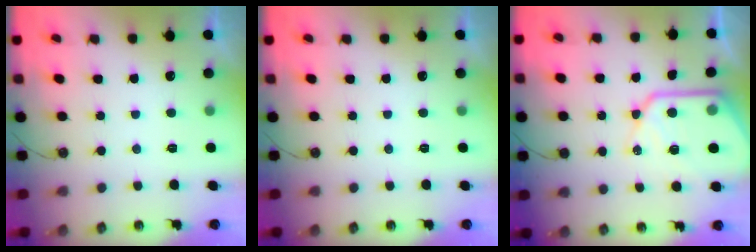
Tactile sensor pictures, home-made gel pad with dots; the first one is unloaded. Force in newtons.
{"total": 0.0}
{"total": 15.8, "press": 15.7, "slide": 1.5}